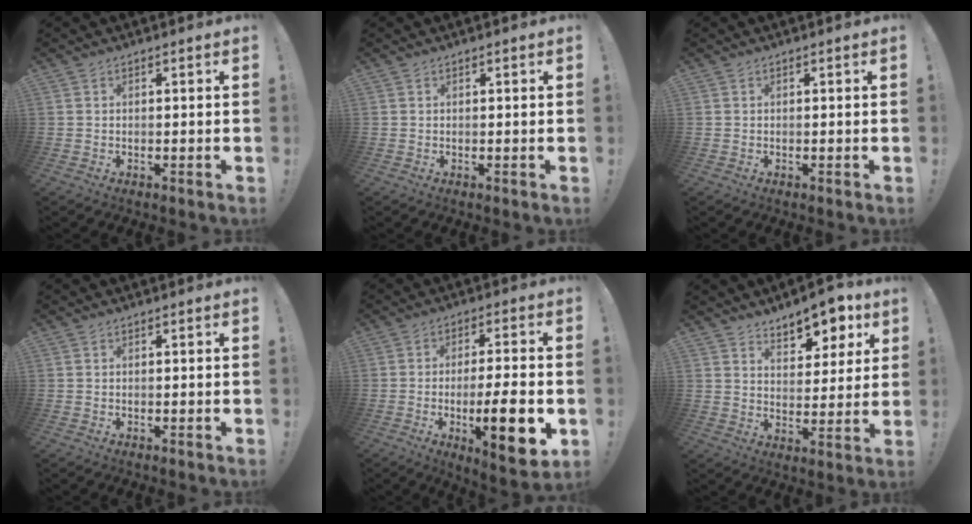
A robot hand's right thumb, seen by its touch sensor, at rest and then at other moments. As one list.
[{"total": 0.0}, {"total": 0.0}, {"total": 0.0}, {"total": 14.5, "force": [-4.1, 3.1, 13.5], "torque": [-0.186, 0.005, -0.060]}, {"total": 9.4, "force": [7.3, 4.5, 3.9], "torque": [-0.033, -0.063, 0.129]}]